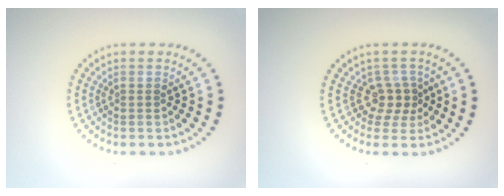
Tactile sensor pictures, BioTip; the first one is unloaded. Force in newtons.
{"total": 2.4, "press": 1.8, "slide": 1.7}